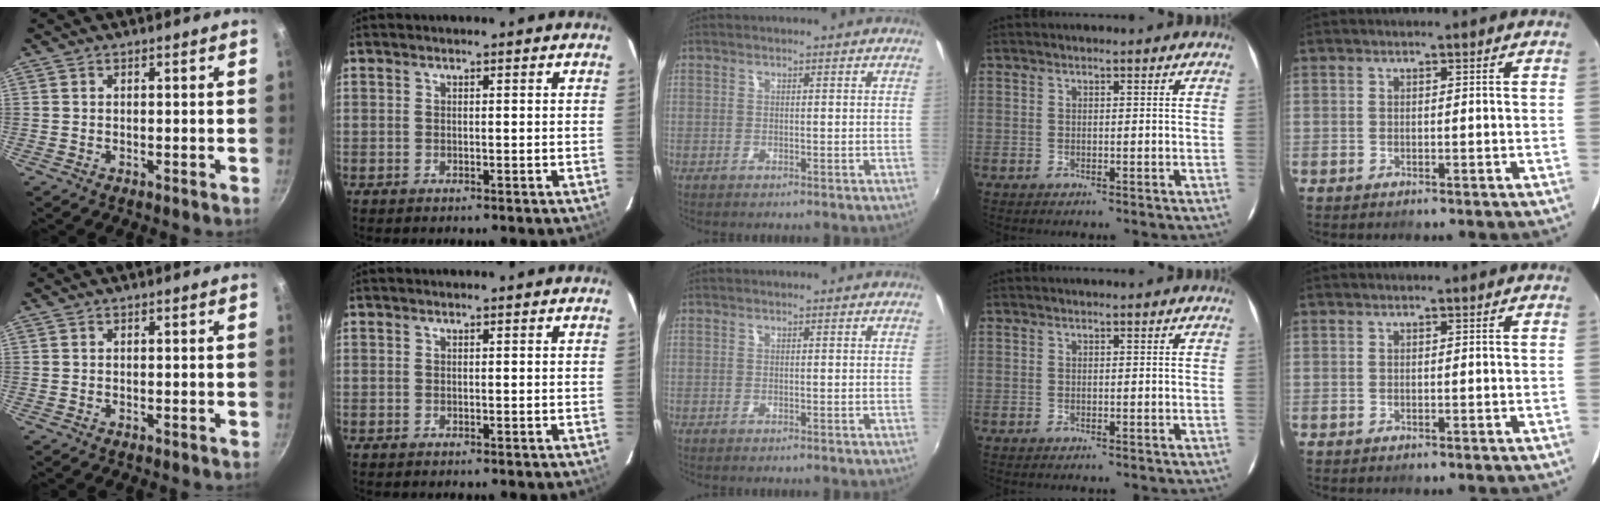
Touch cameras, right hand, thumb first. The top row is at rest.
{}